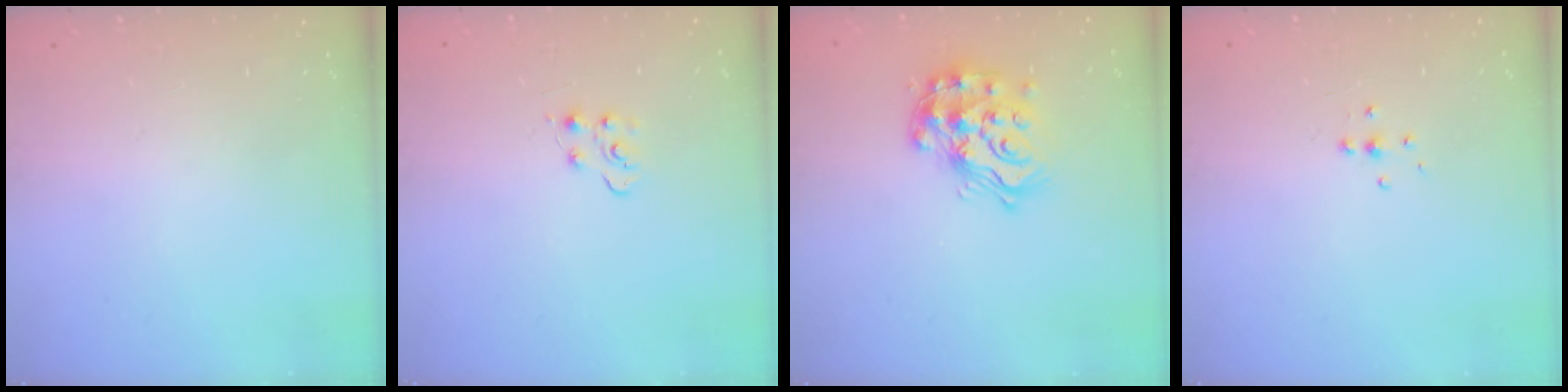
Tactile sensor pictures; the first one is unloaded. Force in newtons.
{"total": 5.2, "press": 5.2, "slide": 0.6}
{"total": 16.1, "press": 16.0, "slide": 1.1}
{"total": 4.3, "press": 4.3, "slide": 0.6}